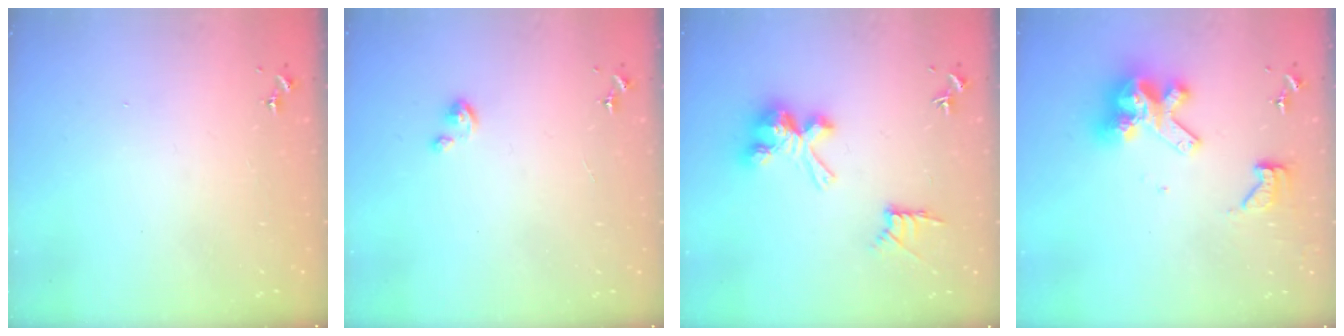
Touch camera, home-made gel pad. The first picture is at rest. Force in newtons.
{"total": 2.9, "press": 2.9, "slide": 0.2}
{"total": 12.1, "press": 12.1, "slide": 0.1}
{"total": 14.5, "press": 14.4, "slide": 1.8}